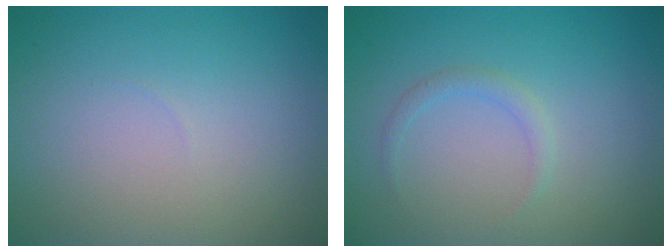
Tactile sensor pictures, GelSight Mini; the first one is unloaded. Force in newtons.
{"total": 1.0, "press": 1.0, "slide": 0.0}